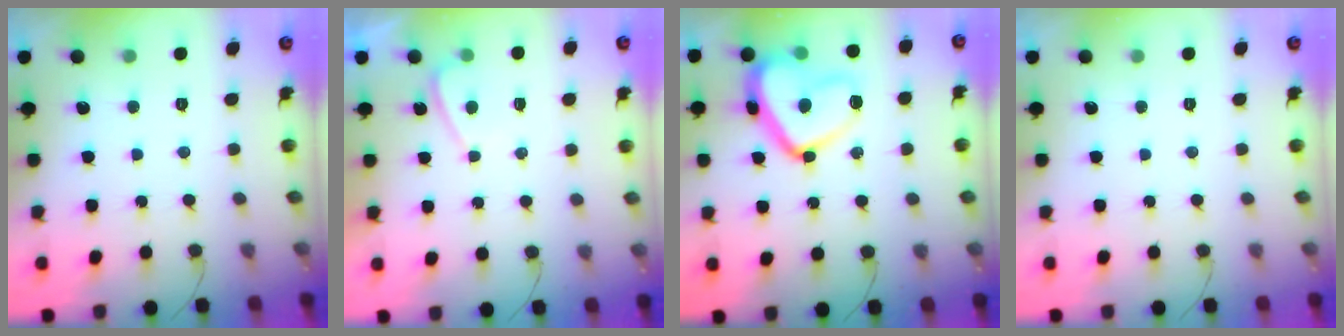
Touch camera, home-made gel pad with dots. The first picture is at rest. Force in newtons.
{"total": 1.6, "press": 1.4, "slide": 0.6}
{"total": 16.4, "press": 16.4, "slide": 1.6}
{"total": 0.0}